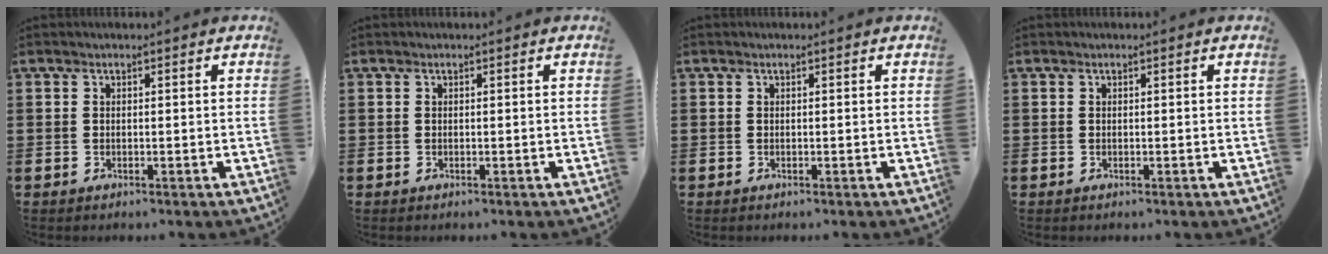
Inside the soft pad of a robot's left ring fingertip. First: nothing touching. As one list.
[{"total": 0.0}, {"total": 0.0}, {"total": 0.0}]